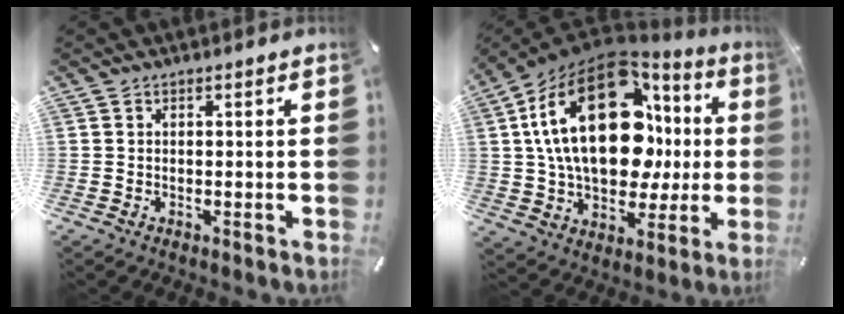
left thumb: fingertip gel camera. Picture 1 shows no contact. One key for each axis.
{"total": 28.1, "fx": 5.6, "fy": 16.8, "fz": 21.8, "tx": -0.395, "ty": -0.020, "tz": 0.098}